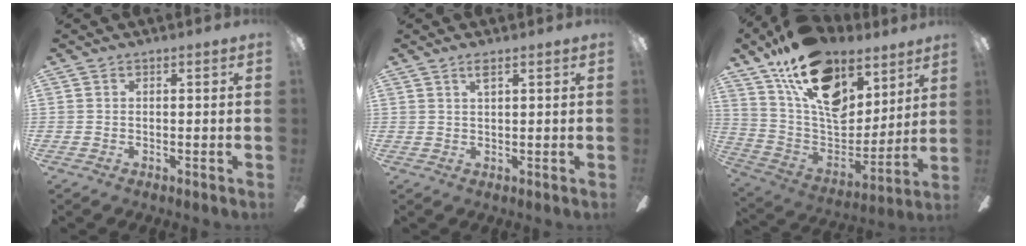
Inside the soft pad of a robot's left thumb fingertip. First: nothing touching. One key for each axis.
{"total": 2.0, "fx": 1.4, "fy": 0.4, "fz": 1.4, "tx": -0.033, "ty": 0.003, "tz": 0.024}
{"total": 21.4, "fx": 12.1, "fy": 13.1, "fz": 11.8, "tx": -0.196, "ty": -0.065, "tz": 0.223}